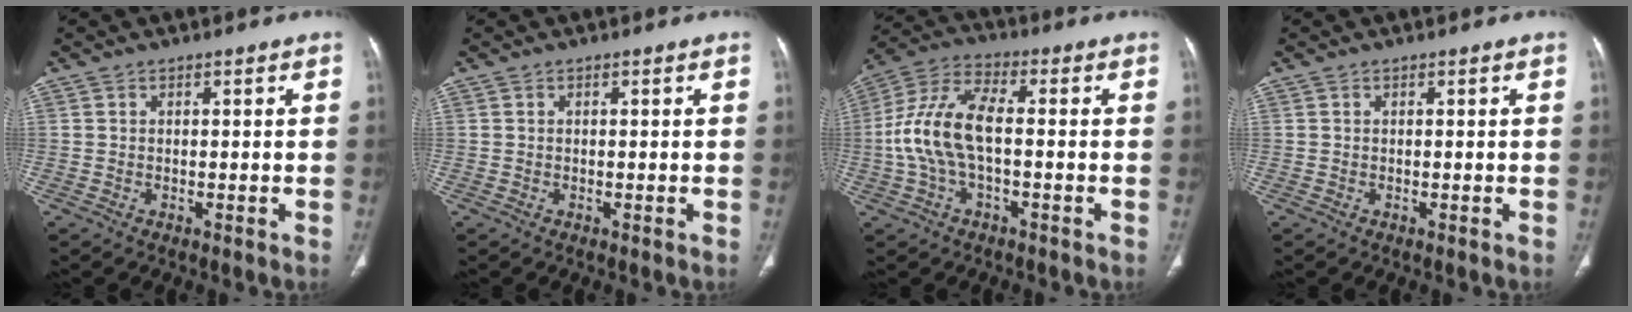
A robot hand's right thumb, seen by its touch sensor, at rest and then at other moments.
{"total": 0.0}
{"total": 12.1, "force": [-1.0, 5.6, 10.7], "torque": [-0.238, 0.037, -0.022]}
{"total": 0.0}